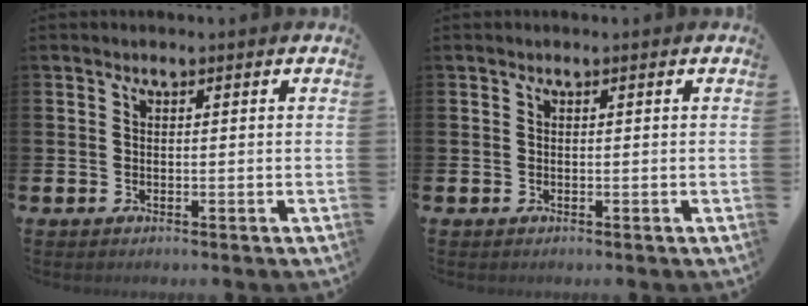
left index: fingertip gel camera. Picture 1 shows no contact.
{"total": 0.0}